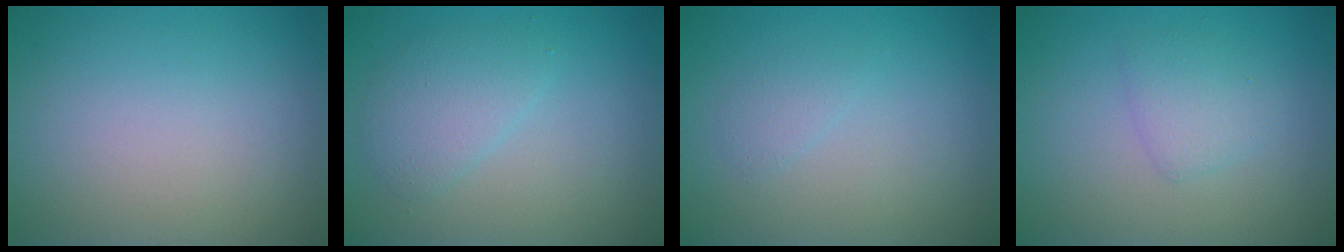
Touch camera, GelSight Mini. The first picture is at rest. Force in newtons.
{"total": 2.6, "press": 2.6, "slide": 0.3}
{"total": 0.9, "press": 0.9, "slide": 0.1}
{"total": 1.9, "press": 1.9, "slide": 0.1}